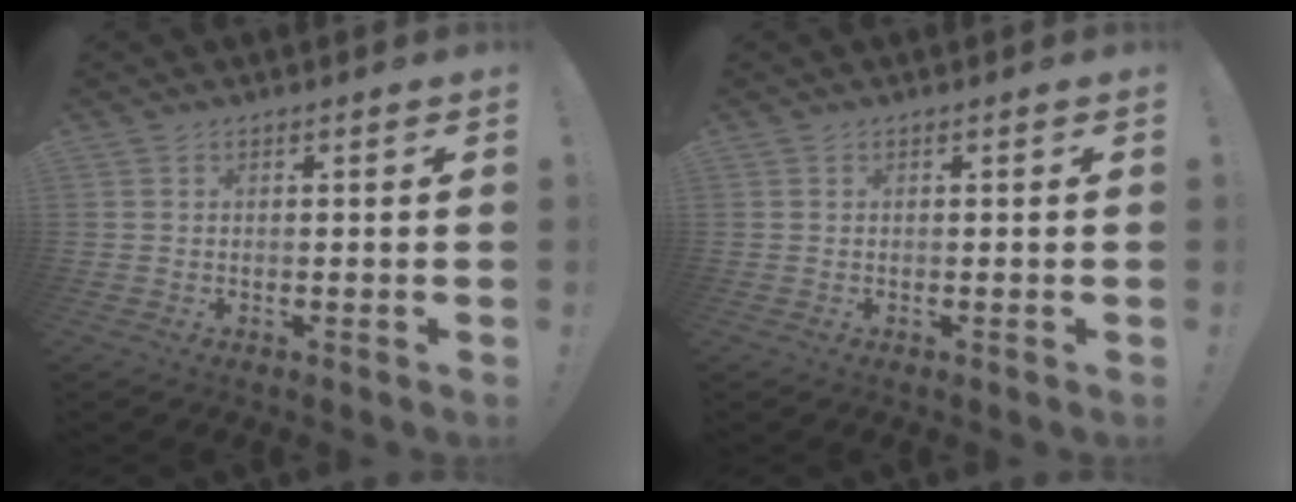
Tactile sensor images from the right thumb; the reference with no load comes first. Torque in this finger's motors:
{"motor_torque": [0.00, 0.00, 0.00, 0.00, 0.00]}